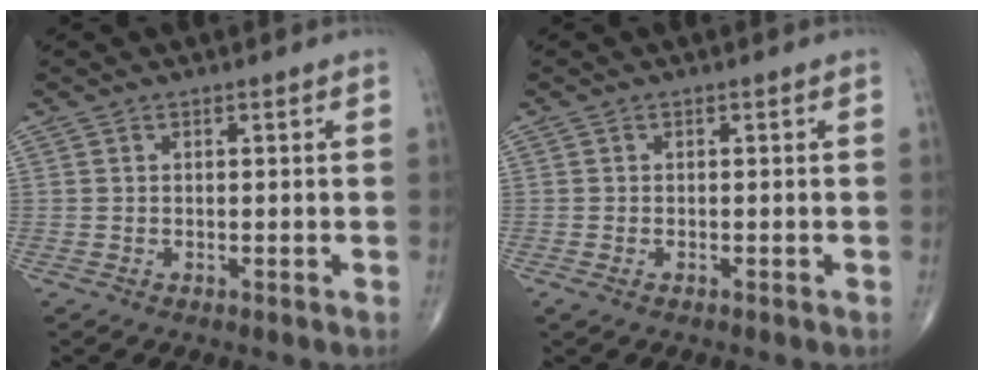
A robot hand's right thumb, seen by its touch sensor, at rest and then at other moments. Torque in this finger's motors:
{"motor_torque": [1.13, 0.98, -0.11, -0.18, -0.03]}